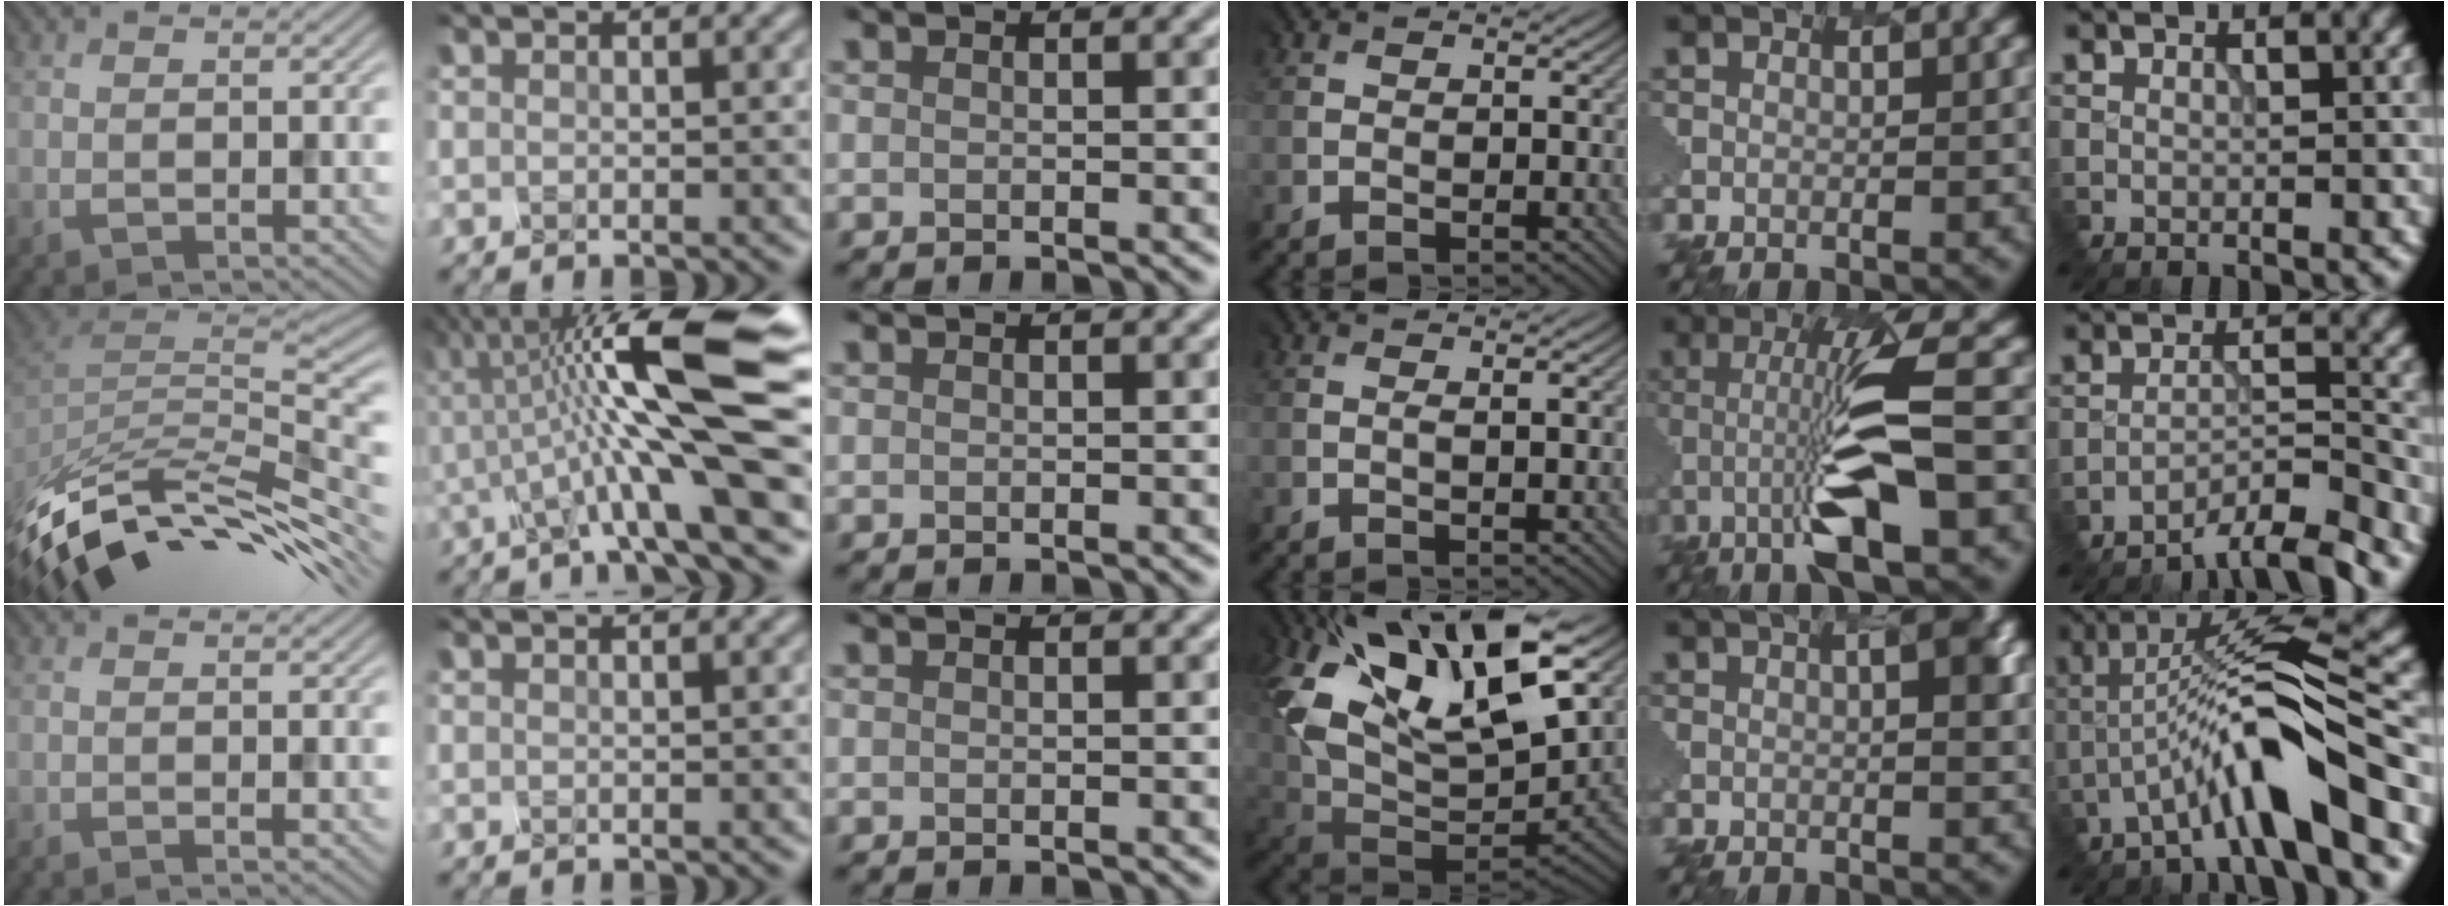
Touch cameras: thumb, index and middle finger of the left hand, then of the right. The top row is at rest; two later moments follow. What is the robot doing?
{"motion": "disassemble", "object": "hinged tin"}